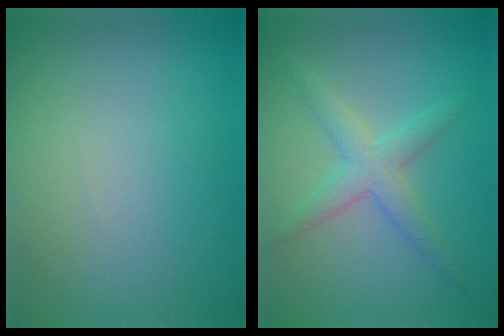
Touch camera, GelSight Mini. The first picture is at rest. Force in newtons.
{"total": 3.0, "press": 3.0, "slide": 0.1}